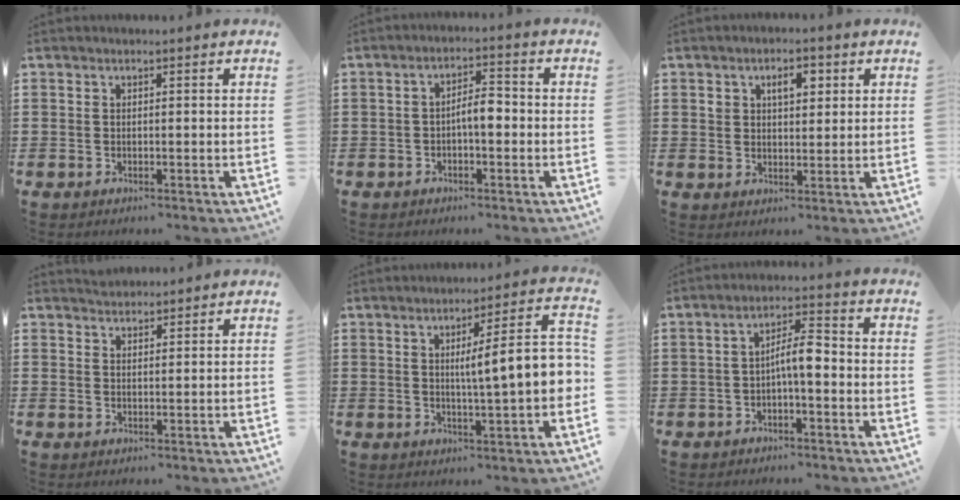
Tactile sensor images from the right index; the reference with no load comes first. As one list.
[{"total": 4.0, "force": [-0.8, 1.4, 3.6], "torque": [-0.067, 0.009, -0.017]}, {"total": 4.1, "force": [1.6, 2.4, 2.8], "torque": [-0.041, 0.004, 0.019]}, {"total": 1.5, "force": [1.5, 0.3, -0.4], "torque": [0.004, 0.003, 0.030]}, {"total": 9.7, "force": [0.4, 1.2, 9.7], "torque": [-0.148, -0.008, -0.003]}, {"total": 5.1, "force": [-1.1, 1.4, 4.8], "torque": [-0.088, 0.013, -0.023]}]